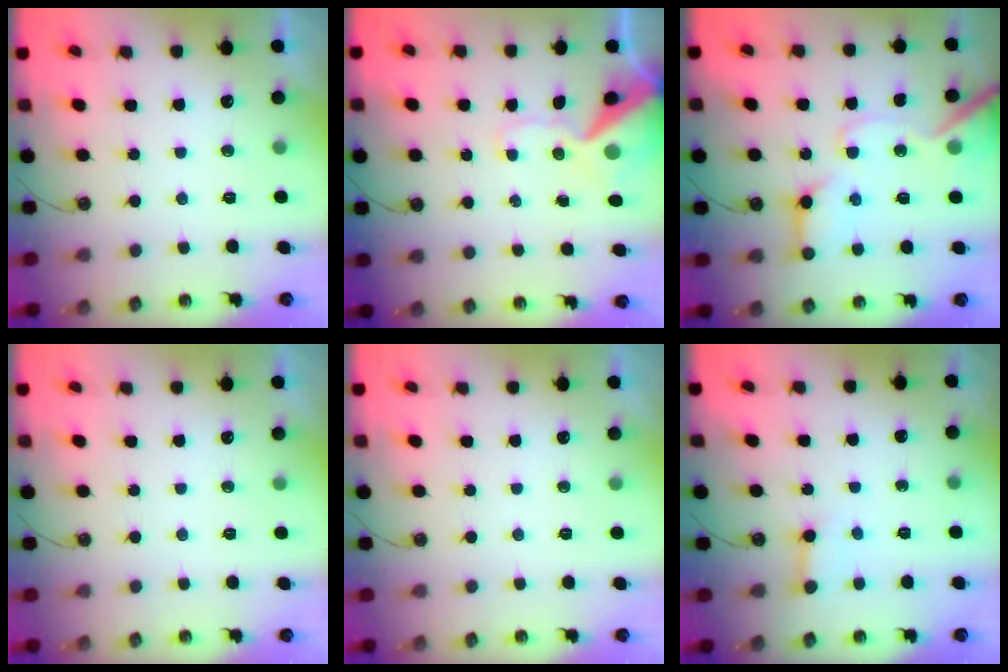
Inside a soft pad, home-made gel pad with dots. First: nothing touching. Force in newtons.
{"total": 13.9, "press": 13.7, "slide": 2.2}
{"total": 14.9, "press": 14.8, "slide": 2.0}
{"total": 0.0}
{"total": 0.0}
{"total": 3.2, "press": 3.1, "slide": 0.5}